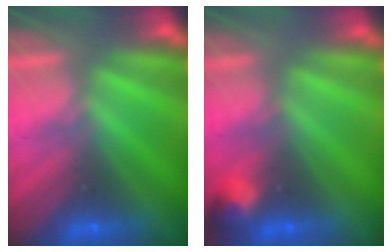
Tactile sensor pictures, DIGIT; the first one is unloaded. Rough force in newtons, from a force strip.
{"total": 2.8}